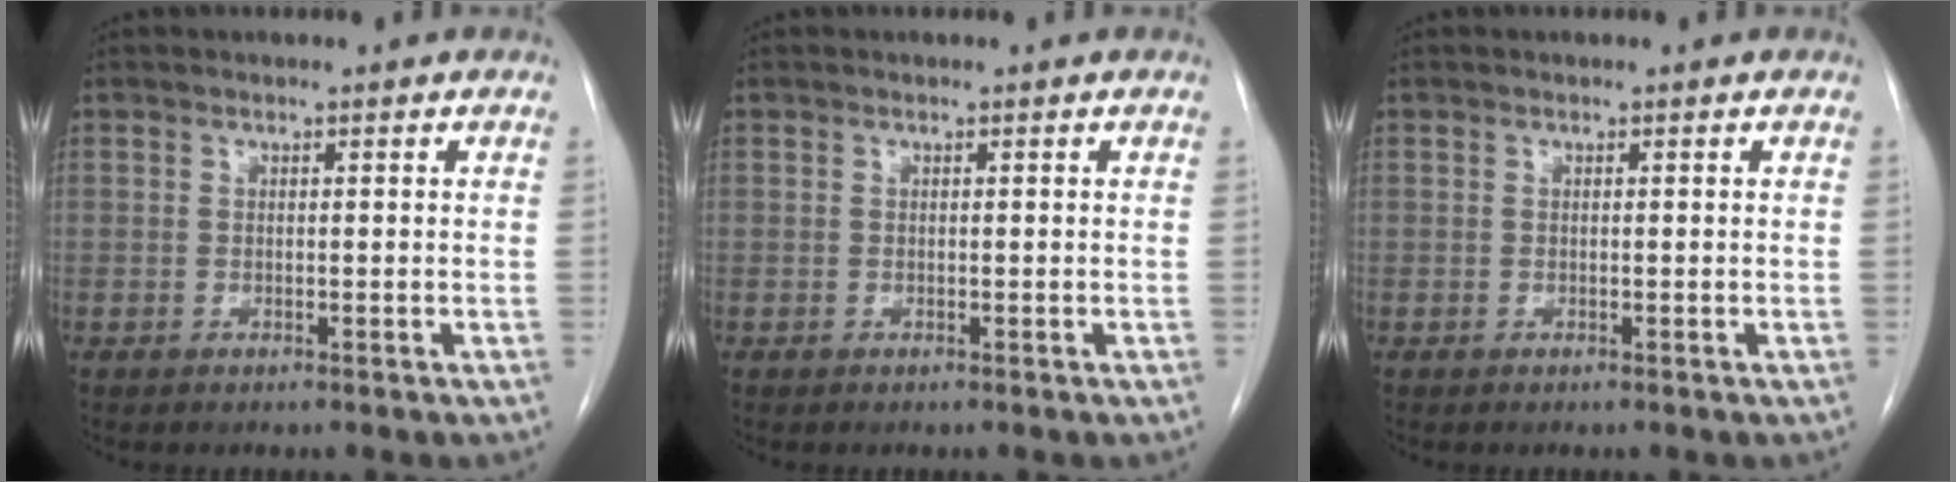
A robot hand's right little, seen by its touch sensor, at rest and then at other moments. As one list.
[{"total": 0.0}, {"total": 0.0}]